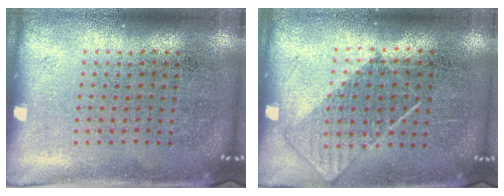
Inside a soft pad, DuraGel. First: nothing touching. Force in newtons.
{"total": 0.8, "press": 0.7, "slide": 0.4}